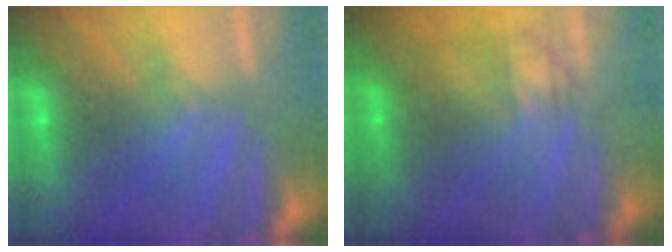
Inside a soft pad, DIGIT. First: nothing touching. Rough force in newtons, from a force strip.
{"total": 2.2}